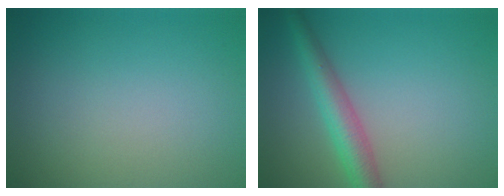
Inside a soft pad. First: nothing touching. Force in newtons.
{"total": 4.0, "press": 4.0, "slide": 0.2}